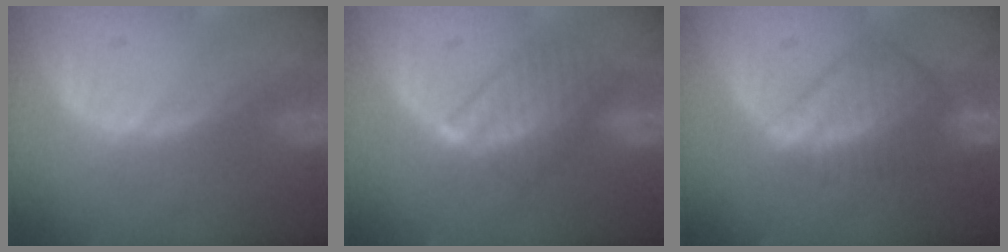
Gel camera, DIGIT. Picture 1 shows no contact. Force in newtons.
{"total": 6.4, "press": 6.4, "slide": 0.8}
{"total": 7.2, "press": 6.9, "slide": 1.9}